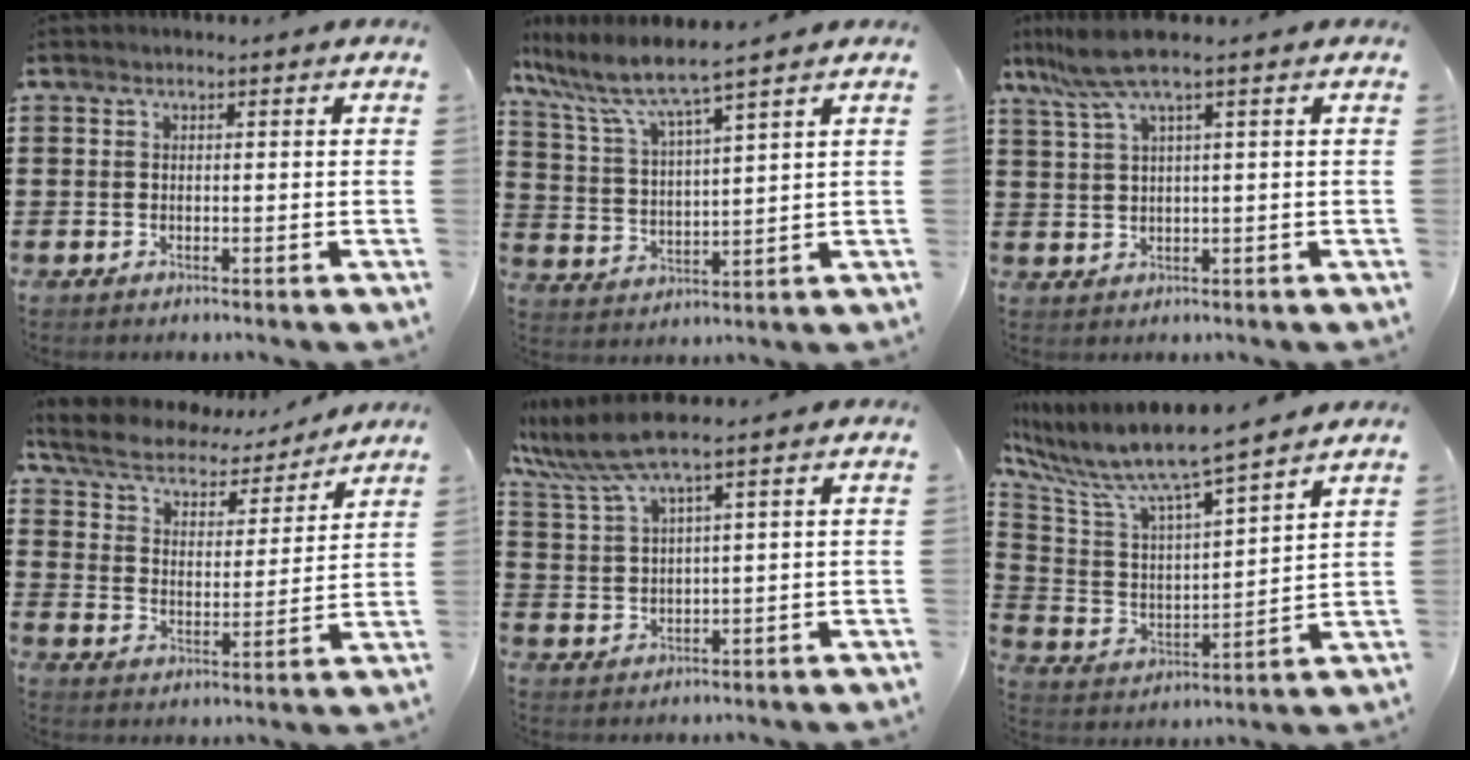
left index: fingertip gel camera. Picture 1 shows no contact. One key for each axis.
{"total": 6.0, "fx": 5.1, "fy": 0.2, "fz": 3.2, "tx": -0.089, "ty": -0.033, "tz": 0.080}
{"total": 5.2, "fx": 2.8, "fy": 0.1, "fz": 4.4, "tx": -0.108, "ty": -0.007, "tz": 0.044}
{"total": 5.6, "fx": 5.2, "fy": 1.4, "fz": 1.5, "tx": -0.056, "ty": -0.032, "tz": 0.086}
{"total": 6.5, "fx": 4.8, "fy": 0.4, "fz": 4.4, "tx": -0.109, "ty": -0.010, "tz": 0.082}
{"total": 8.8, "fx": 7.6, "fy": 0.6, "fz": 4.3, "tx": -0.120, "ty": -0.056, "tz": 0.125}